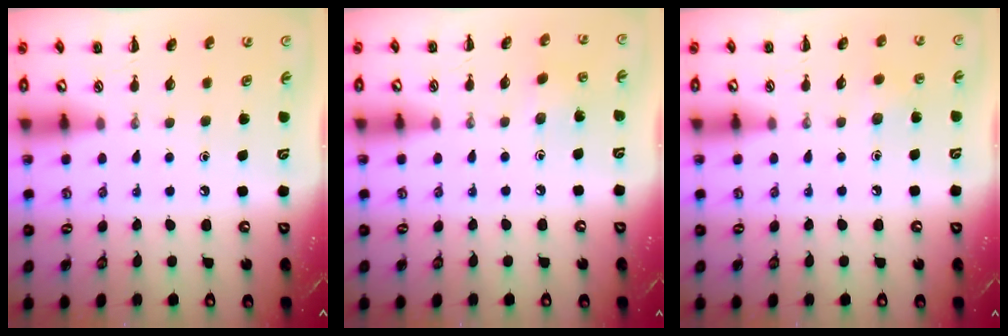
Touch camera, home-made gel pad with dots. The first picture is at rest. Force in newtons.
{"total": 2.7, "press": 2.6, "slide": 0.9}
{"total": 4.3, "press": 4.1, "slide": 1.3}